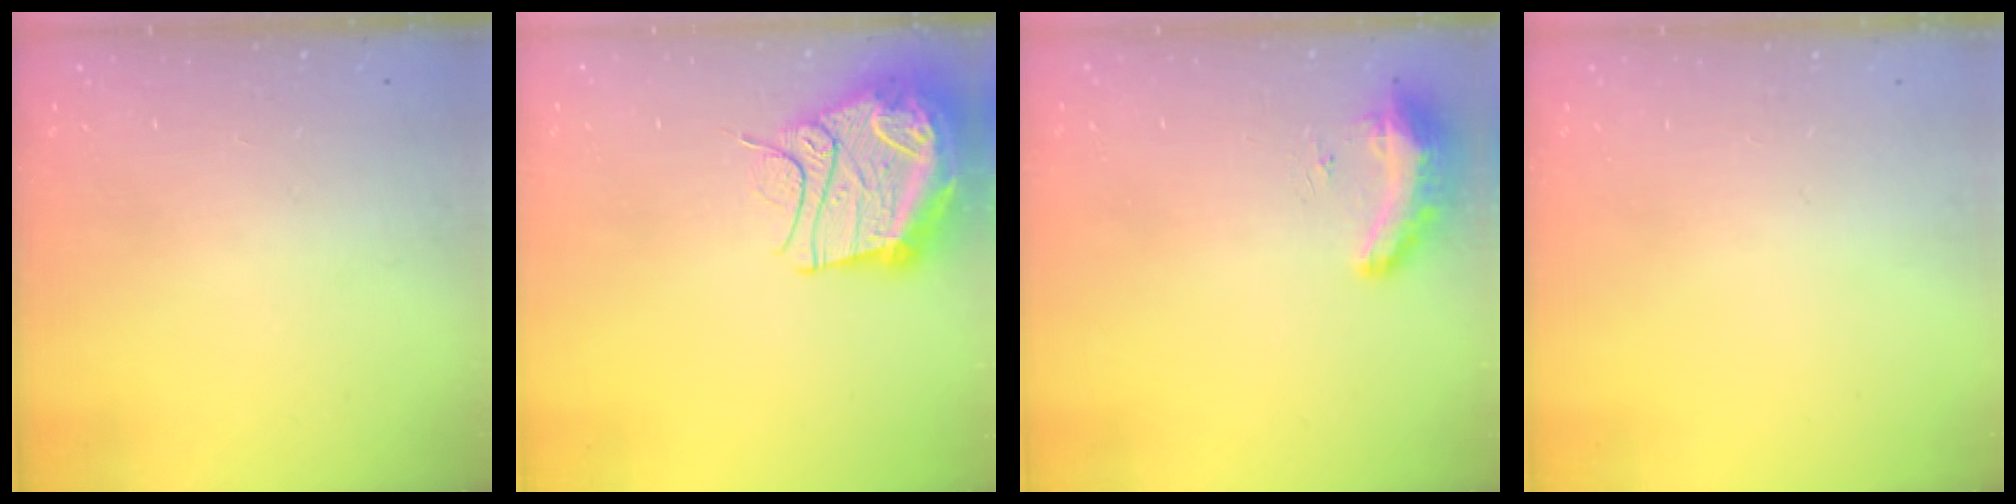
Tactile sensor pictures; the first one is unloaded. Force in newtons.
{"total": 17.5, "press": 17.4, "slide": 1.9}
{"total": 16.1, "press": 10.6, "slide": 12.1}
{"total": 0.0}